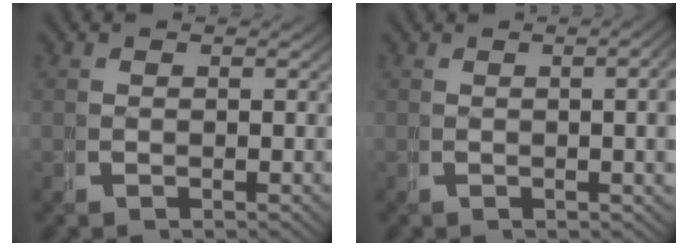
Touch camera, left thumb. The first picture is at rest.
{"total": 4.5, "force": [0.6, 1.5, 4.2], "torque": [-0.040, 0.014, 0.000]}